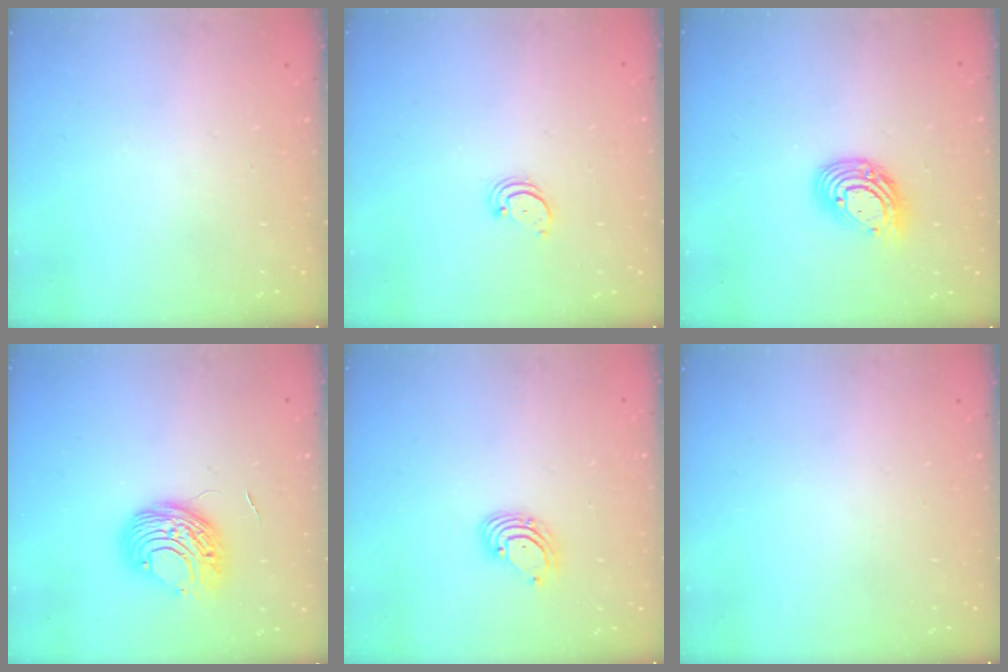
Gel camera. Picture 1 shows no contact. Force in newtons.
{"total": 2.2, "press": 2.2, "slide": 0.2}
{"total": 10.7, "press": 10.7, "slide": 0.8}
{"total": 8.8, "press": 8.8, "slide": 0.6}
{"total": 2.7, "press": 2.7, "slide": 0.3}
{"total": 0.0}